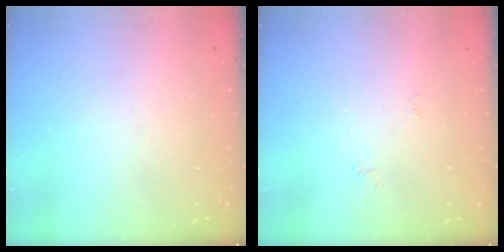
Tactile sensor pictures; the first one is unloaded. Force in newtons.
{"total": 3.8, "press": 3.8, "slide": 0.4}